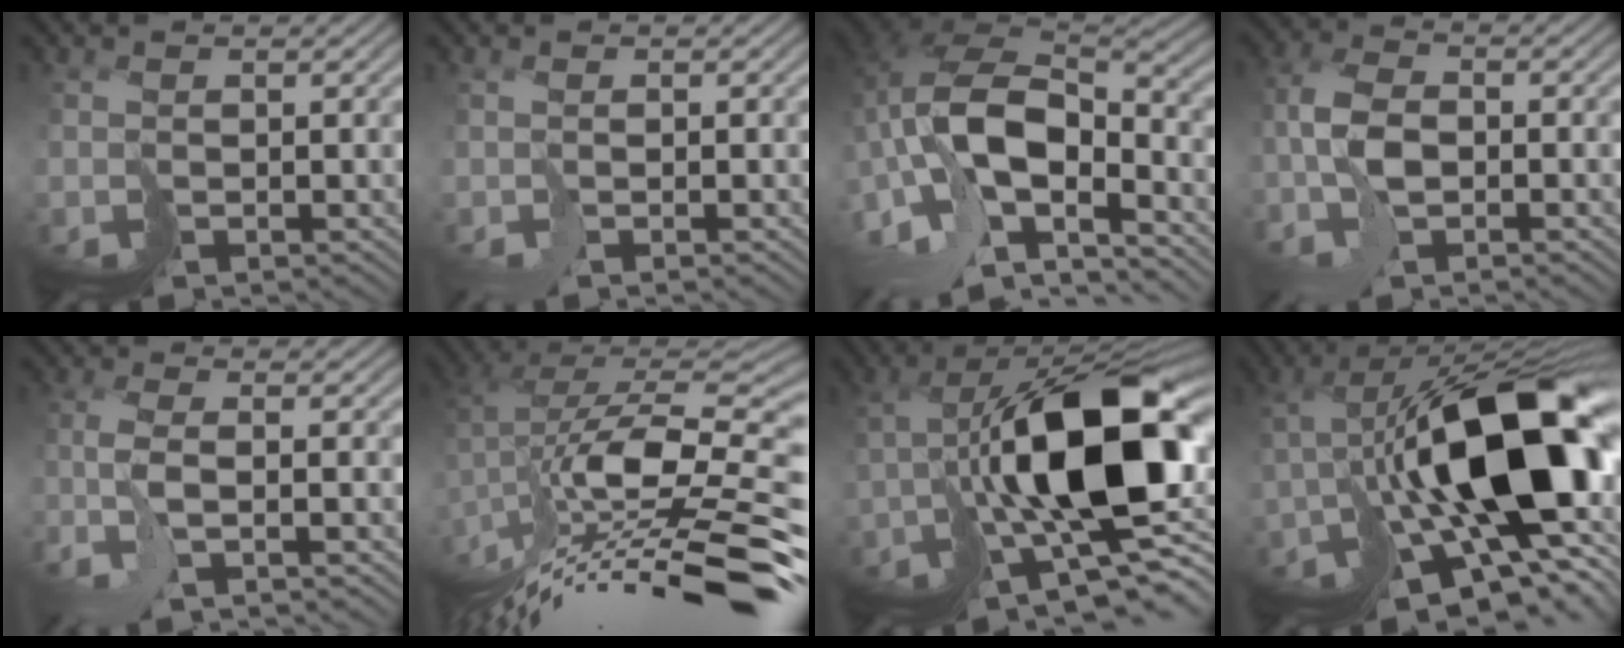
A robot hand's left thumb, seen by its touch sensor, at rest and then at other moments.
{"total": 0.7, "force": [-0.6, -0.1, 0.3], "torque": [-0.003, 0.000, -0.012]}
{"total": 15.3, "force": [-5.4, 8.1, 11.8], "torque": [-0.275, -0.011, -0.100]}
{"total": 5.4, "force": [-1.6, 2.5, 4.5], "torque": [-0.104, 0.007, -0.042]}
{"total": 4.0, "force": [-1.7, 0.2, 3.7], "torque": [-0.072, 0.005, -0.047]}
{"total": 15.6, "force": [-5.7, 5.3, 13.5], "torque": [-0.242, 0.008, -0.096]}
{"total": 16.7, "force": [-1.4, 7.3, 15.0], "torque": [-0.247, -0.007, -0.012]}
{"total": 19.7, "force": [-2.2, 9.5, 17.2], "torque": [-0.293, -0.009, -0.016]}